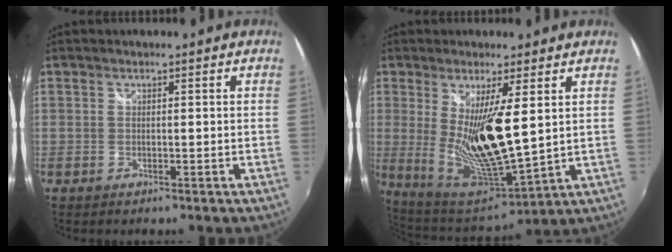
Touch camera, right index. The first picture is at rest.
{"total": 15.0, "force": [2.8, 3.3, 14.4], "torque": [-0.269, -0.034, 0.068]}